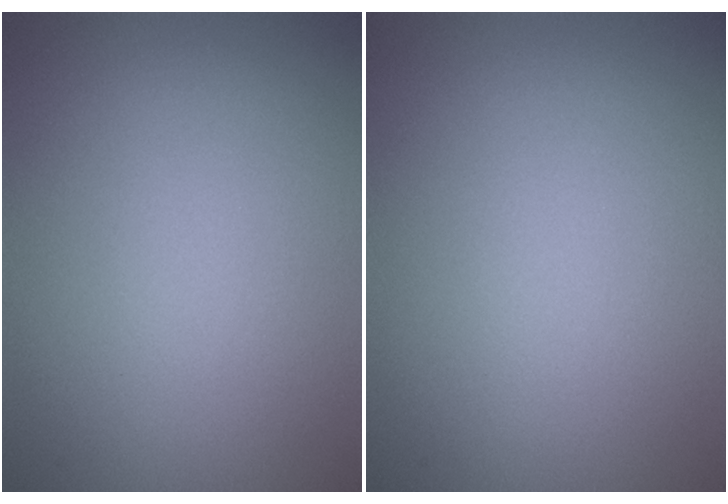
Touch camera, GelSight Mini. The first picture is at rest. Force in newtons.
{"total": 0.0}